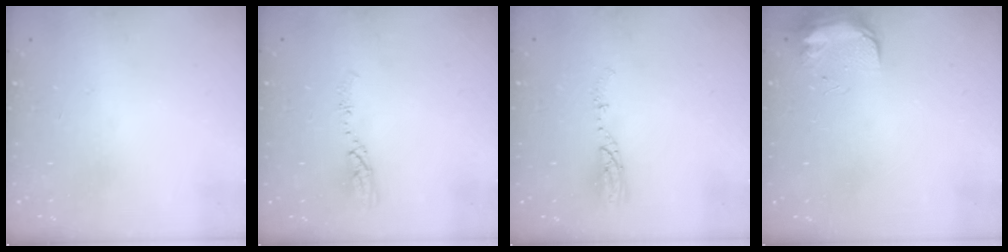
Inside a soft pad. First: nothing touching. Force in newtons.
{"total": 5.2, "press": 5.1, "slide": 0.4}
{"total": 4.5, "press": 4.3, "slide": 1.0}
{"total": 8.7, "press": 8.7, "slide": 0.6}